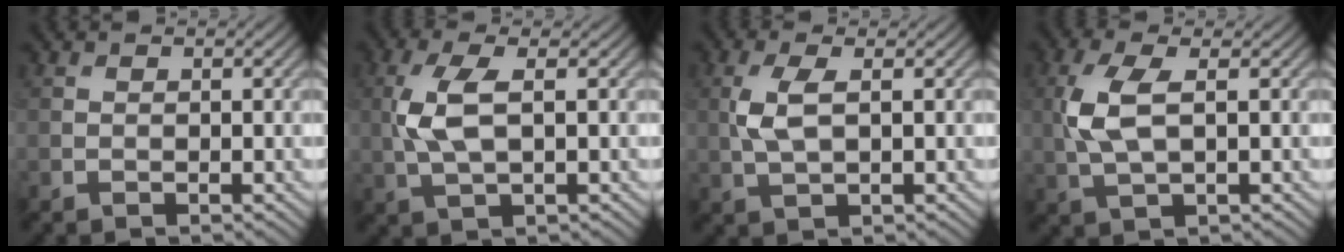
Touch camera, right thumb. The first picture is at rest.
{"total": 5.7, "force": [0.5, 2.1, 5.2], "torque": [-0.134, 0.004, 0.009]}
{"total": 4.2, "force": [0.6, 1.6, 3.8], "torque": [-0.099, 0.003, 0.013]}
{"total": 6.0, "force": [0.7, 2.4, 5.4], "torque": [-0.142, 0.003, 0.013]}